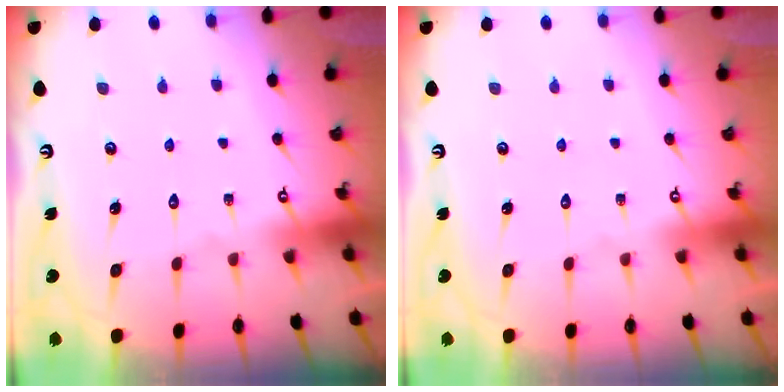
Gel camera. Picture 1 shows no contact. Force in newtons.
{"total": 0.0}